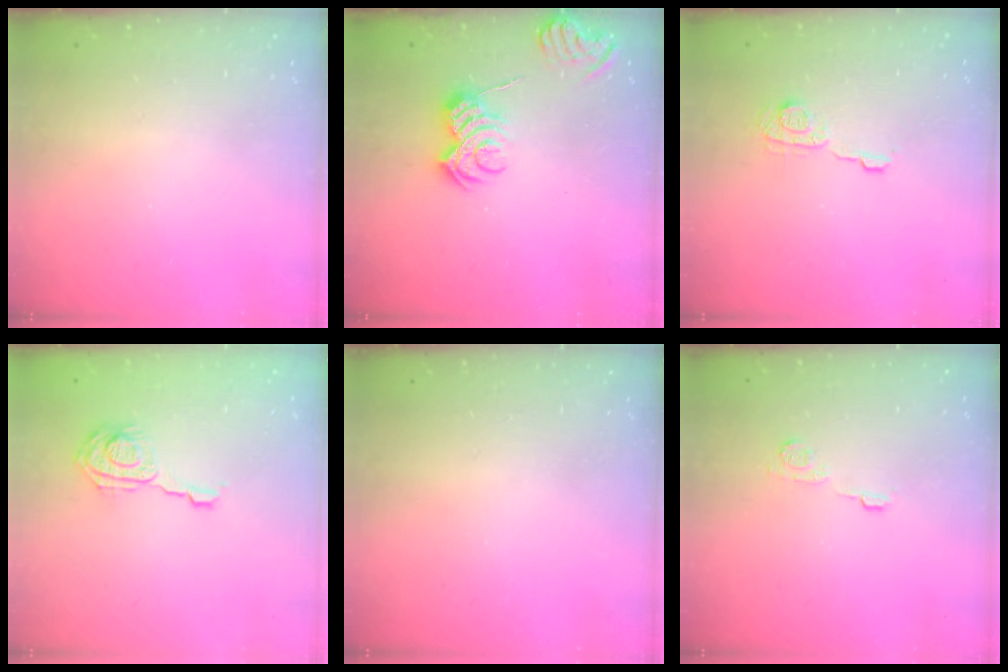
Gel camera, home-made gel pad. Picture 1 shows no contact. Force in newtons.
{"total": 5.4, "press": 5.3, "slide": 1.0}
{"total": 6.8, "press": 6.8, "slide": 0.2}
{"total": 9.7, "press": 9.7, "slide": 0.5}
{"total": 0.0}
{"total": 5.6, "press": 5.6, "slide": 0.7}